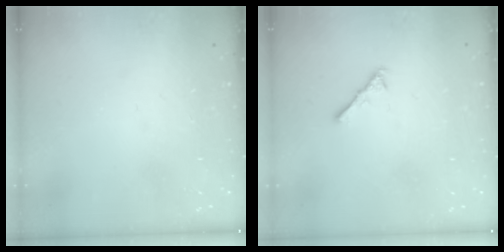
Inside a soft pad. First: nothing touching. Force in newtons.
{"total": 3.4, "press": 3.4, "slide": 0.6}